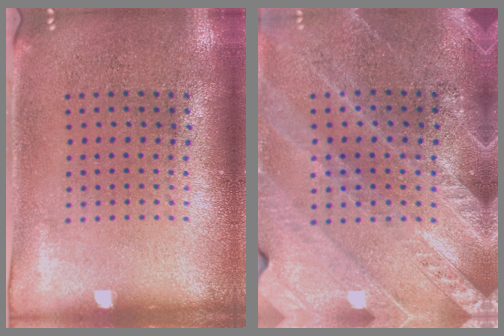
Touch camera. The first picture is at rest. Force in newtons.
{"total": 3.0, "press": 2.8, "slide": 1.3}